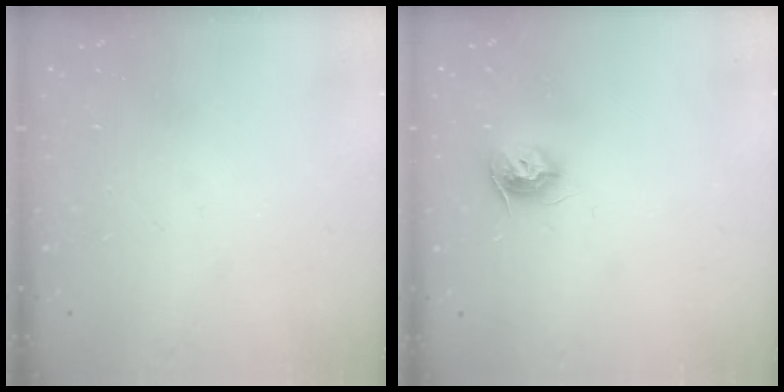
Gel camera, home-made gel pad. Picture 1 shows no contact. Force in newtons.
{"total": 8.8, "press": 8.8, "slide": 0.4}